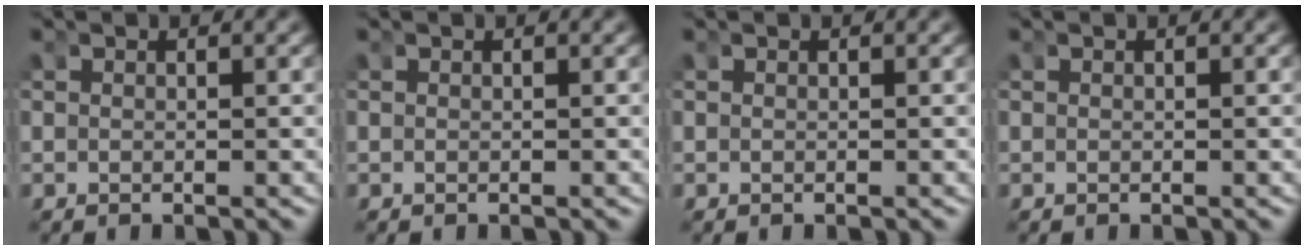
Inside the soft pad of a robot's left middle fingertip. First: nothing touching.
{"total": 0.0}
{"total": 0.0}
{"total": 0.0}